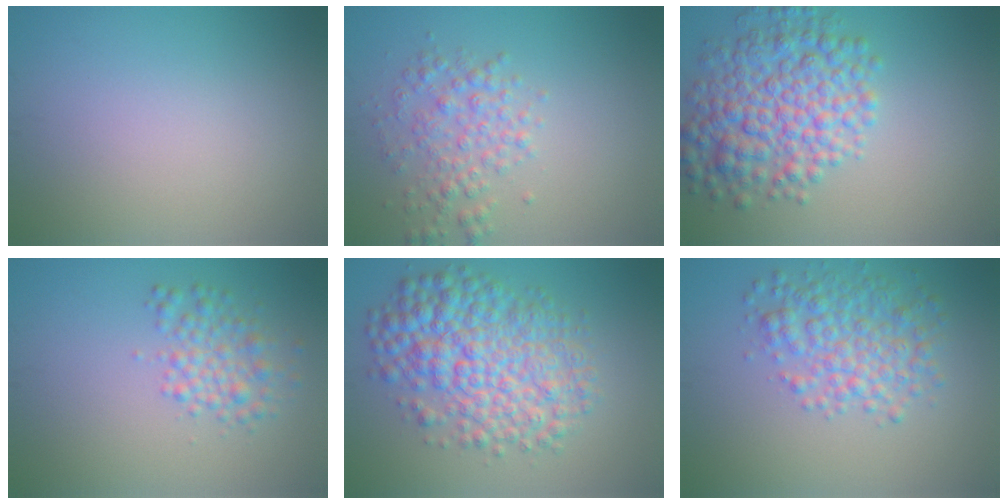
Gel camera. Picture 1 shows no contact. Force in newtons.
{"total": 3.2, "press": 3.2, "slide": 0.1}
{"total": 7.5, "press": 7.5, "slide": 0.1}
{"total": 2.9, "press": 2.9, "slide": 0.0}
{"total": 8.2, "press": 8.2, "slide": 0.1}
{"total": 4.7, "press": 4.7, "slide": 0.0}